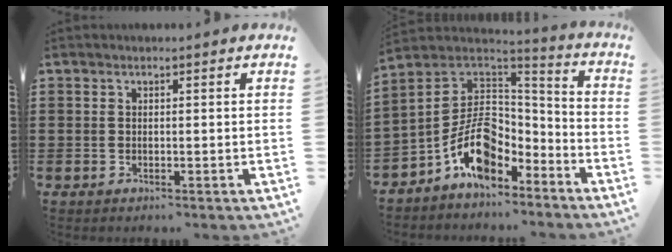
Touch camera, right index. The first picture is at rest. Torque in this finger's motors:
{"motor_torque": [2.14, 0.00, 1.06, 0.20]}